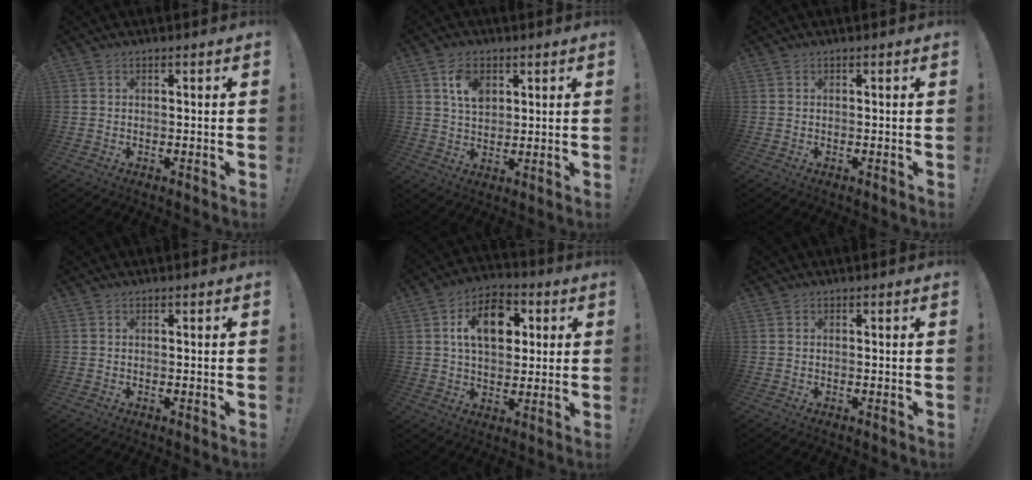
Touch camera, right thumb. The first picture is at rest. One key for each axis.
{"total": 7.6, "fx": 3.1, "fy": 5.2, "fz": 4.5, "tx": -0.059, "ty": -0.008, "tz": 0.055}
{"total": 0.0}
{"total": 0.0}
{"total": 14.3, "fx": 4.2, "fy": 9.6, "fz": 9.7, "tx": -0.137, "ty": 0.001, "tz": 0.078}
{"total": 0.0}